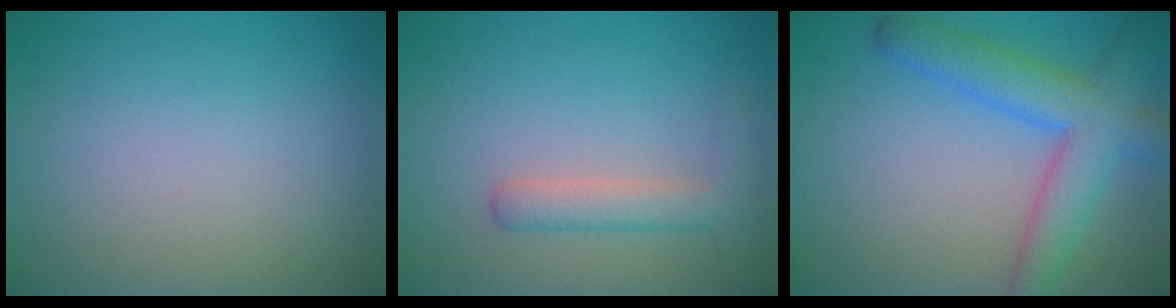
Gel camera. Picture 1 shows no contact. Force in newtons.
{"total": 2.8, "press": 2.8, "slide": 0.2}
{"total": 6.4, "press": 6.4, "slide": 0.3}